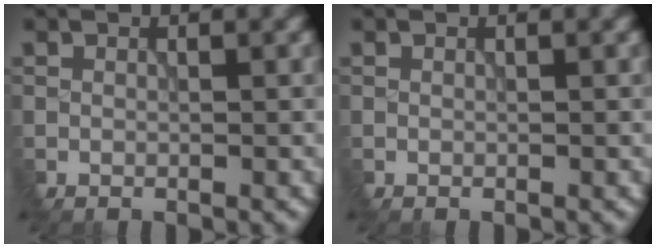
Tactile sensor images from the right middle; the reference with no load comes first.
{"total": 0.0}